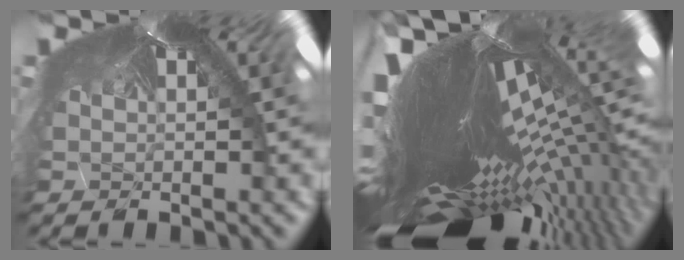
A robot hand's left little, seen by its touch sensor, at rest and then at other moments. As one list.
[{"total": 8.1, "force": [-7.2, -1.8, 3.1], "torque": [-0.051, -0.107, -0.088]}]